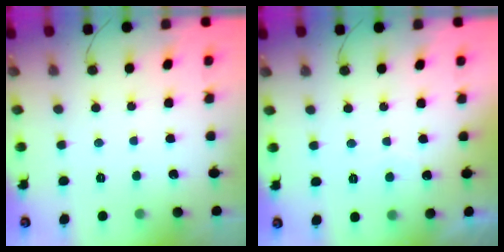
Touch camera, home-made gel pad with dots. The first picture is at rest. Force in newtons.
{"total": 2.3, "press": 2.3, "slide": 0.1}